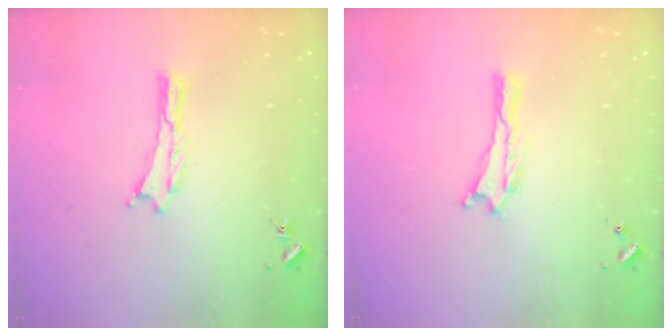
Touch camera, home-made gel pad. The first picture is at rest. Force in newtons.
{"total": 0.0}